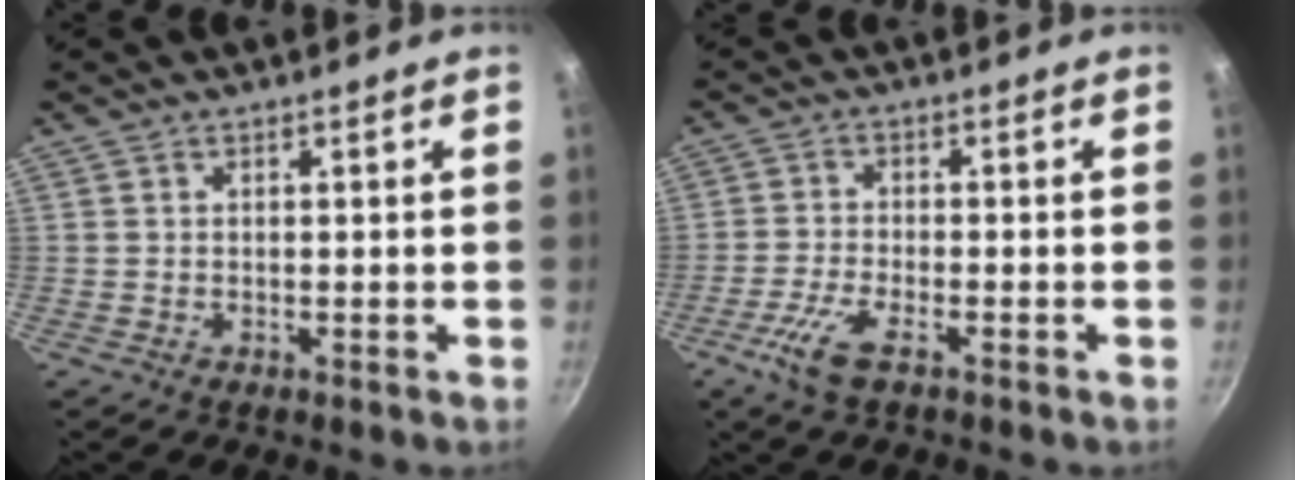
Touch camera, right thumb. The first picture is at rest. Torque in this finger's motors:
{"motor_torque": [0.86, 0.45, 0.69, -0.83, 0.04]}